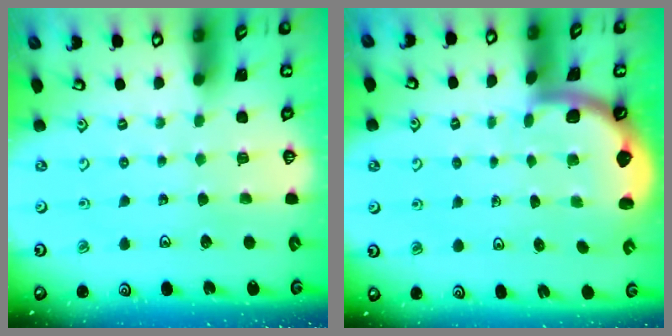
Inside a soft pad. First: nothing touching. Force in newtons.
{"total": 1.6, "press": 1.6, "slide": 0.1}